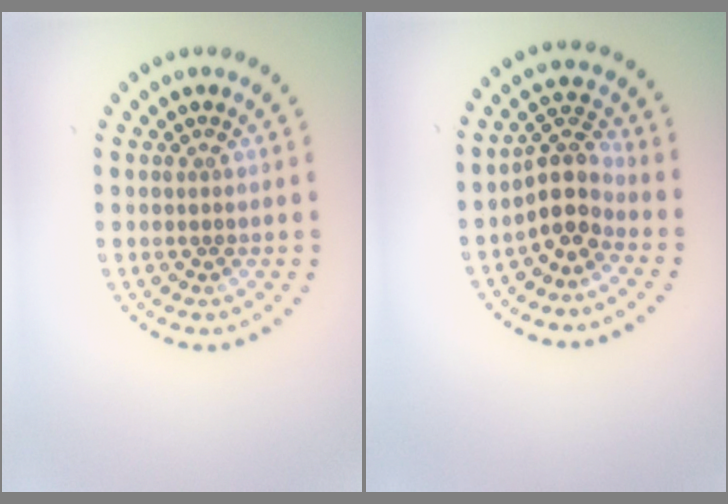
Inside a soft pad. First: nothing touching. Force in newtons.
{"total": 3.5, "press": 2.7, "slide": 2.2}